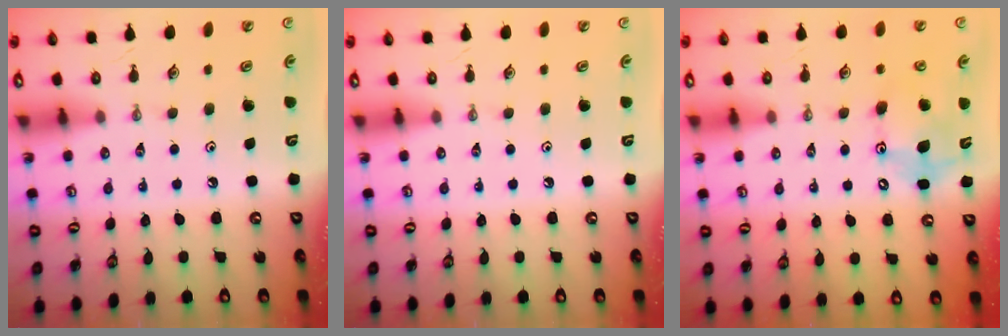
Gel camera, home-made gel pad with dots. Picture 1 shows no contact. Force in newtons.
{"total": 0.0}
{"total": 12.0, "press": 11.7, "slide": 2.5}